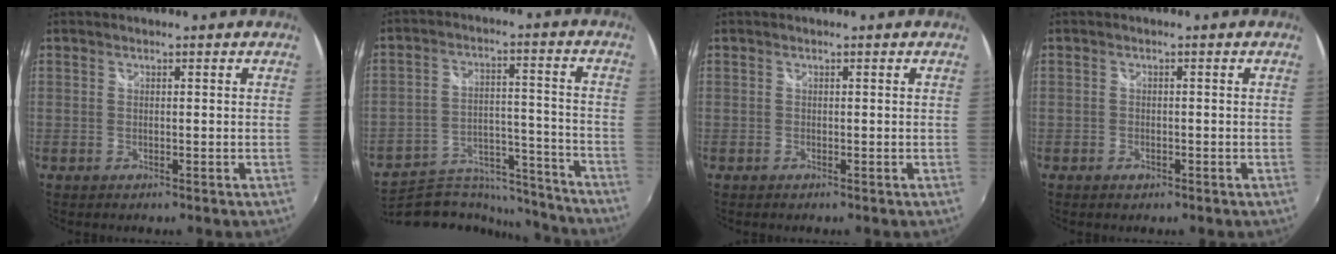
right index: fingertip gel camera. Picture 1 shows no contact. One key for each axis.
{"total": 17.8, "fx": -16.3, "fy": 5.5, "fz": 4.5, "tx": -0.079, "ty": 0.029, "tz": -0.233}
{"total": 0.0}
{"total": 1.5, "fx": -0.9, "fy": 1.1, "fz": 0.5, "tx": -0.010, "ty": -0.003, "tz": -0.015}